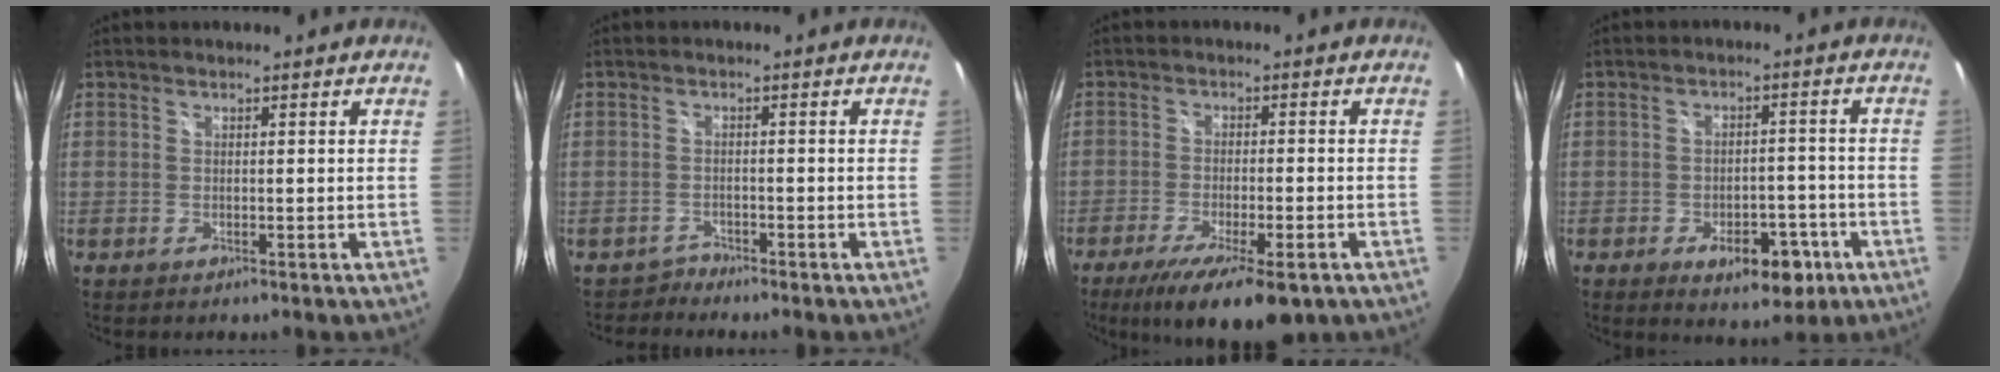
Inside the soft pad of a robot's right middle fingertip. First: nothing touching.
{"total": 1.6, "force": [-1.4, 0.3, -0.7], "torque": [0.014, 0.007, -0.027]}
{"total": 14.0, "force": [-9.2, 4.1, 9.8], "torque": [-0.191, -0.042, -0.142]}
{"total": 8.6, "force": [-4.4, 4.8, 5.6], "torque": [-0.086, 0.004, -0.050]}